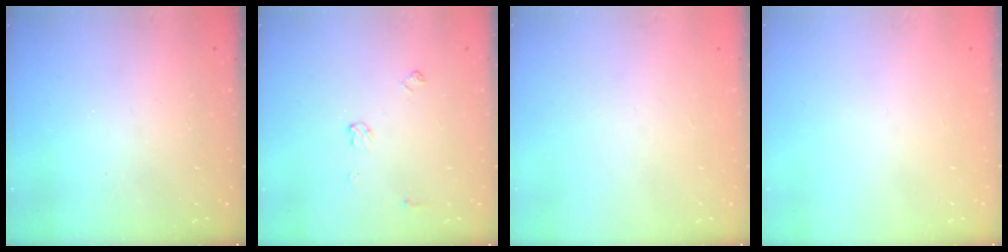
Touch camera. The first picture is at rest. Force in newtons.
{"total": 5.0, "press": 5.0, "slide": 0.7}
{"total": 0.0}
{"total": 0.0}